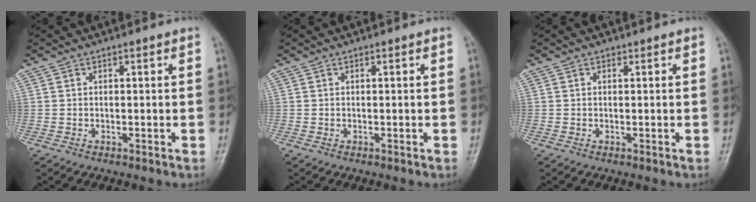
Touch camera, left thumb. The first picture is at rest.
{"total": 0.0}
{"total": 0.0}